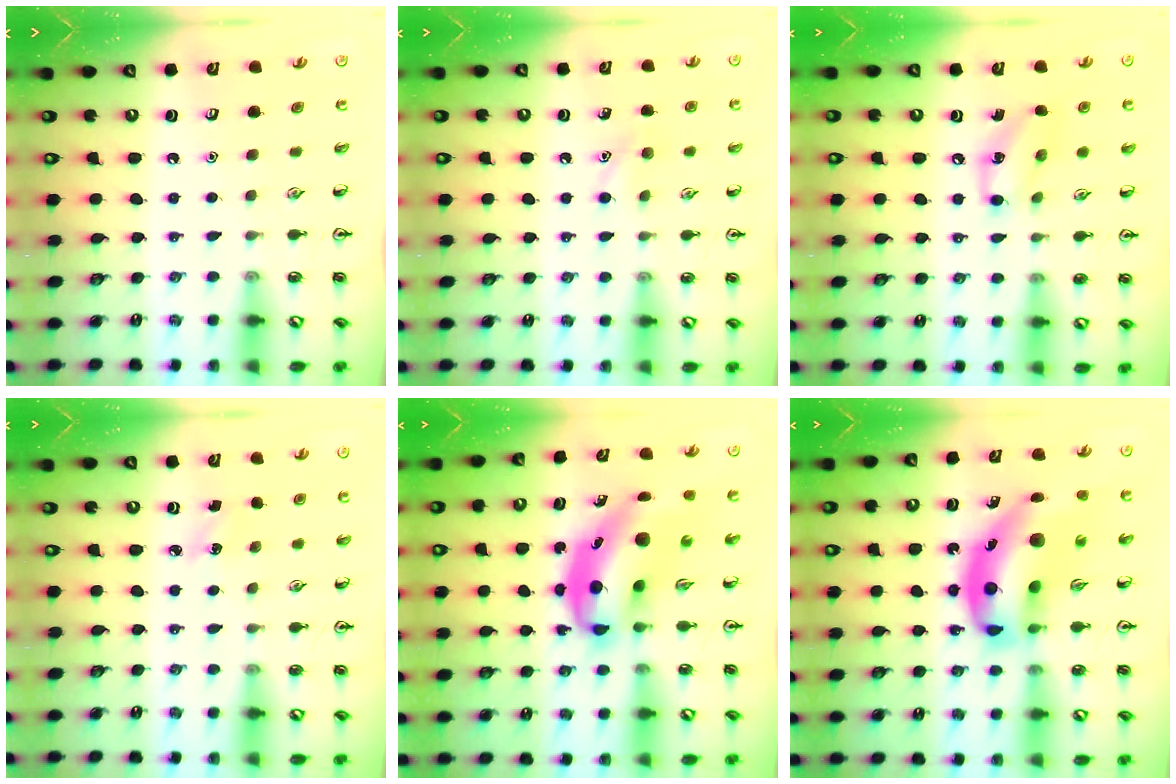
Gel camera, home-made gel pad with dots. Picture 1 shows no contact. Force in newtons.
{"total": 6.6, "press": 6.3, "slide": 2.0}
{"total": 9.1, "press": 9.1, "slide": 0.8}
{"total": 2.8, "press": 2.6, "slide": 1.0}
{"total": 10.0, "press": 9.5, "slide": 2.9}
{"total": 18.9, "press": 18.2, "slide": 5.2}